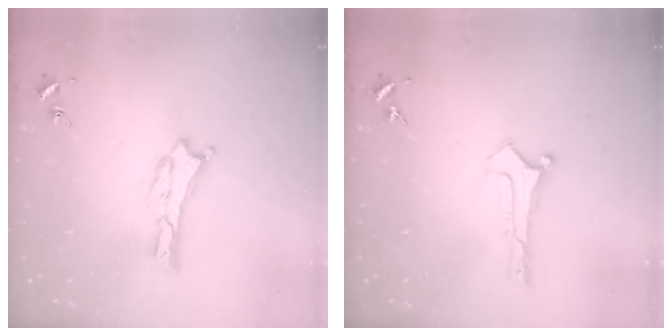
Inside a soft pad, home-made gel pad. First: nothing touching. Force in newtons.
{"total": 0.0}